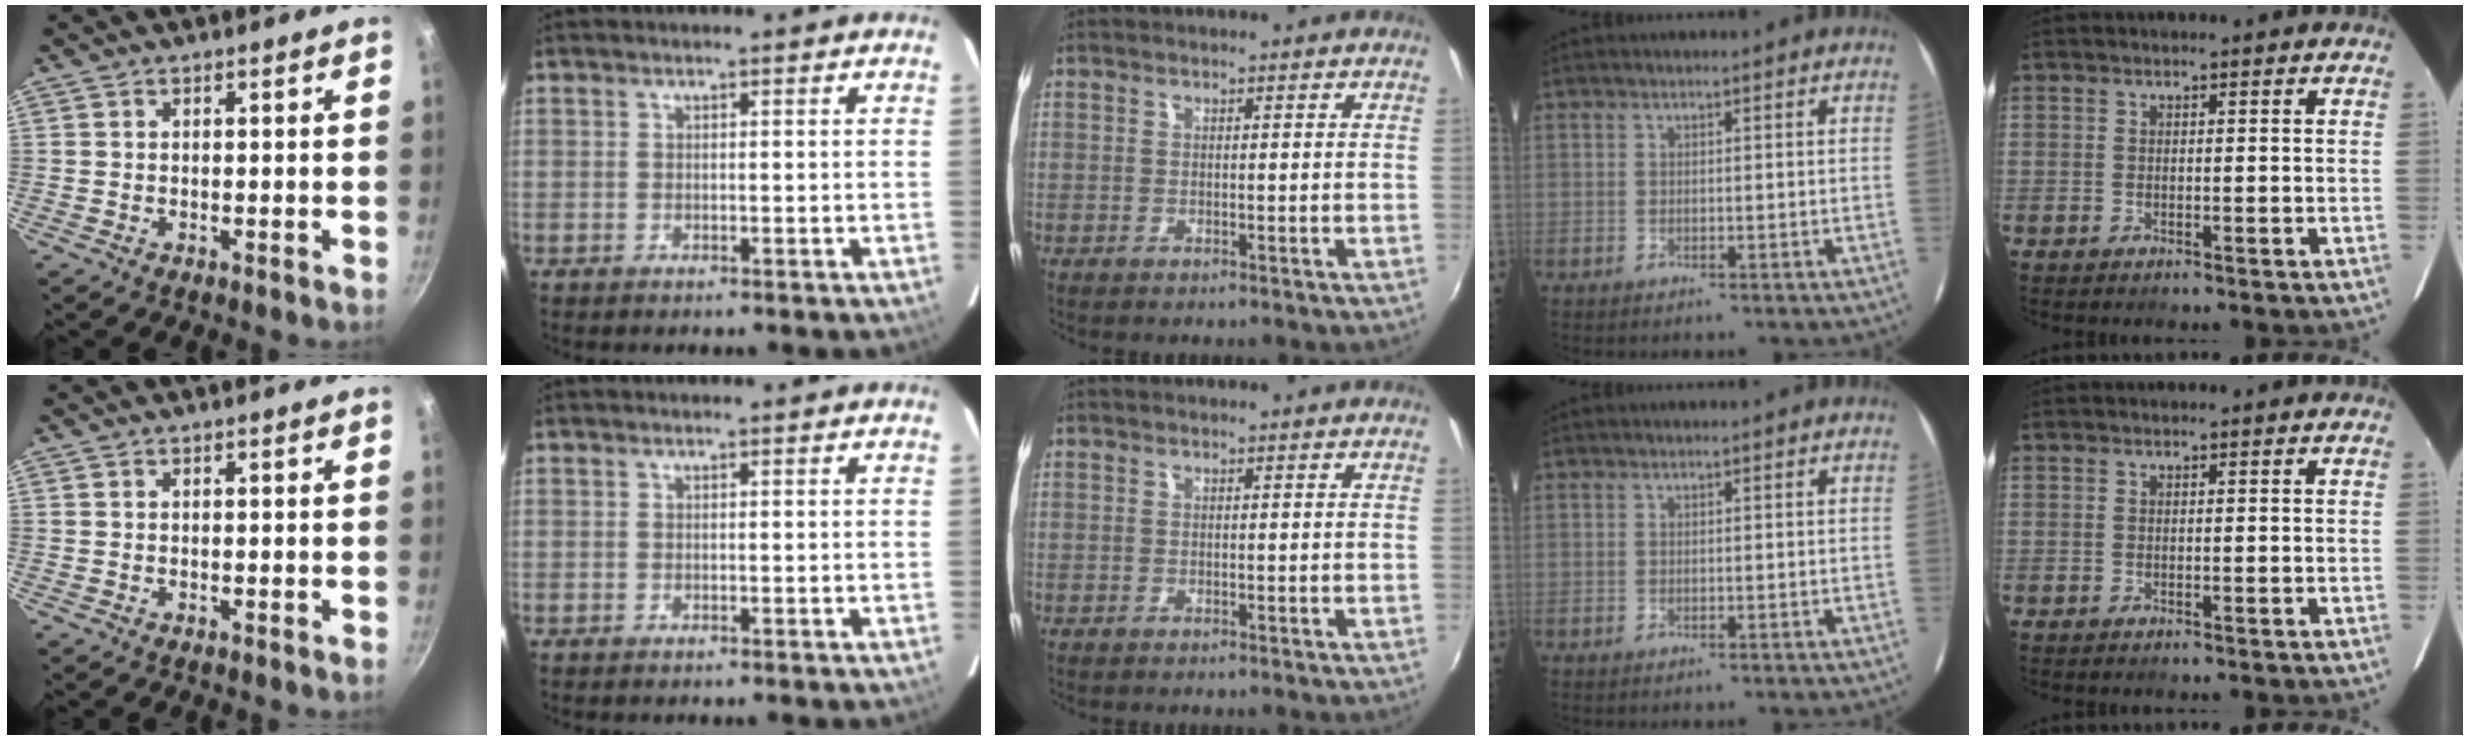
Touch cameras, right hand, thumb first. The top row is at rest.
{}